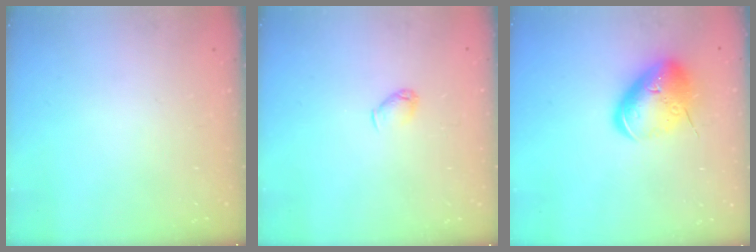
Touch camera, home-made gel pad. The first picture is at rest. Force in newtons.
{"total": 3.2, "press": 3.1, "slide": 0.6}
{"total": 15.1, "press": 14.9, "slide": 2.5}